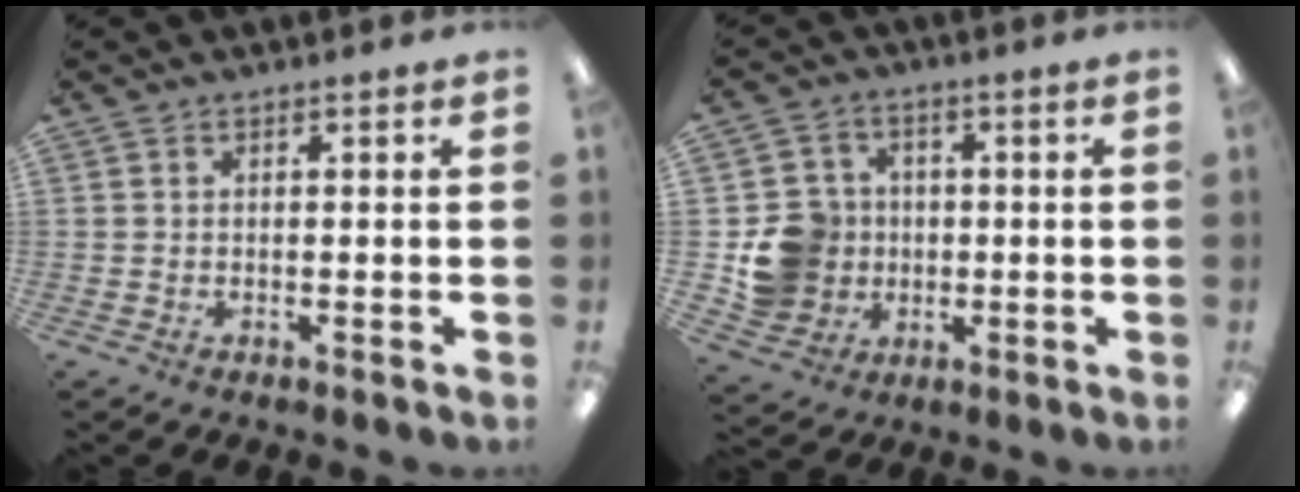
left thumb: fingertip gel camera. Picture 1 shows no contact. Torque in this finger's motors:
{"motor_torque": [-0.32, 0.50, 0.26, -0.25, 0.04]}